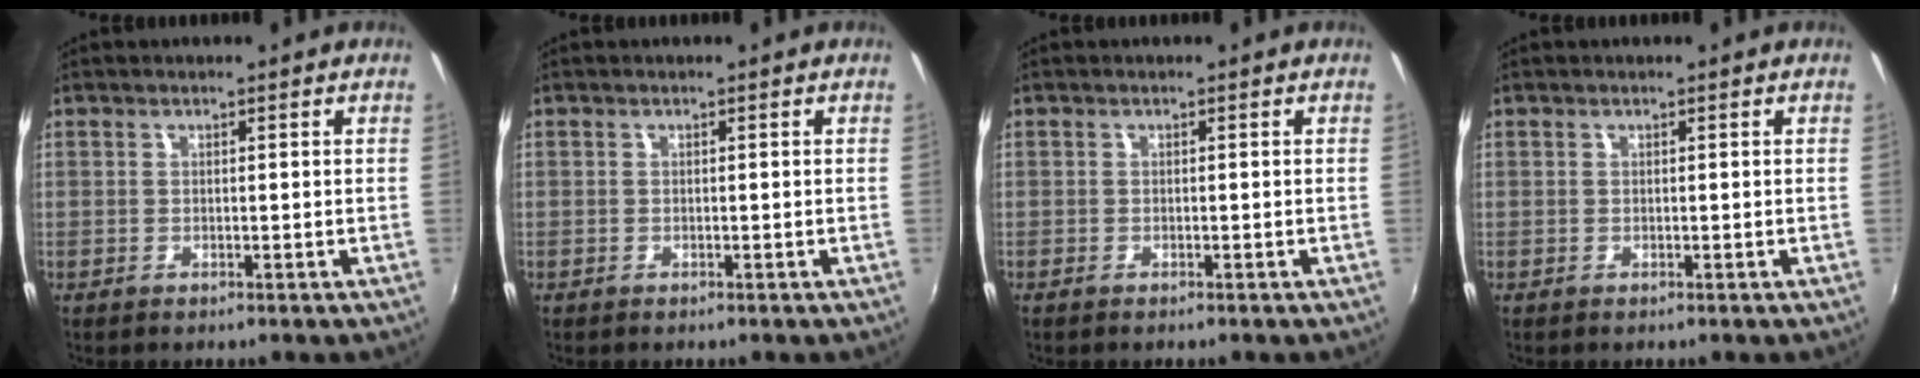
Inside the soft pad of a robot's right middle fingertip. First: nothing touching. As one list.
[{"total": 0.0}, {"total": 0.8, "force": [-0.7, 0.1, 0.4], "torque": [-0.009, -0.003, -0.014]}, {"total": 0.0}]